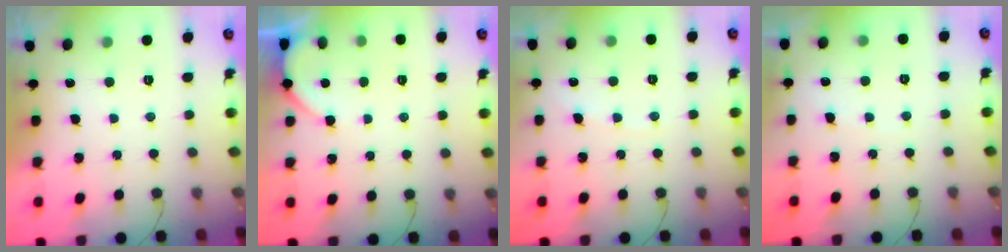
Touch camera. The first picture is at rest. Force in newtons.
{"total": 3.1, "press": 3.1, "slide": 0.2}
{"total": 3.2, "press": 3.2, "slide": 0.4}
{"total": 2.7, "press": 2.7, "slide": 0.3}